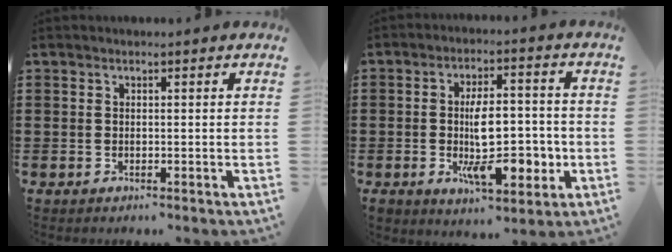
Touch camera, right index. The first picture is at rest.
{"total": 10.4, "force": [-2.1, 4.7, 9.0], "torque": [-0.148, -0.005, -0.039]}